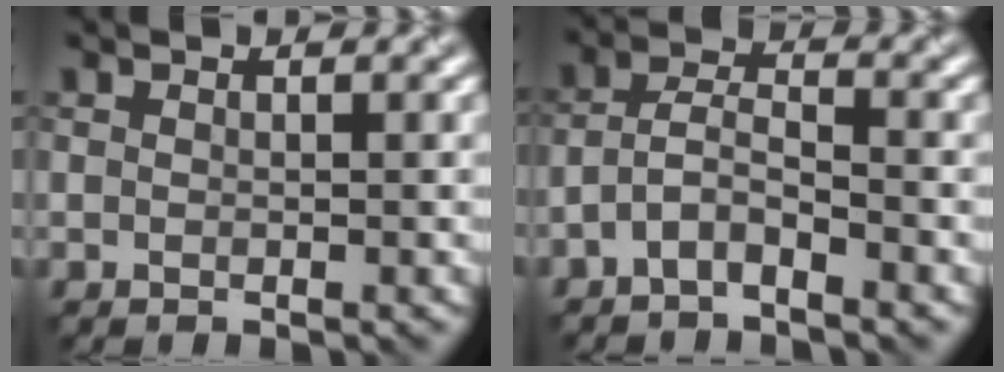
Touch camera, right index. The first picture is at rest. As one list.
[{"total": 2.6, "force": [-1.7, 0.8, 1.9], "torque": [-0.042, 0.009, -0.042]}]